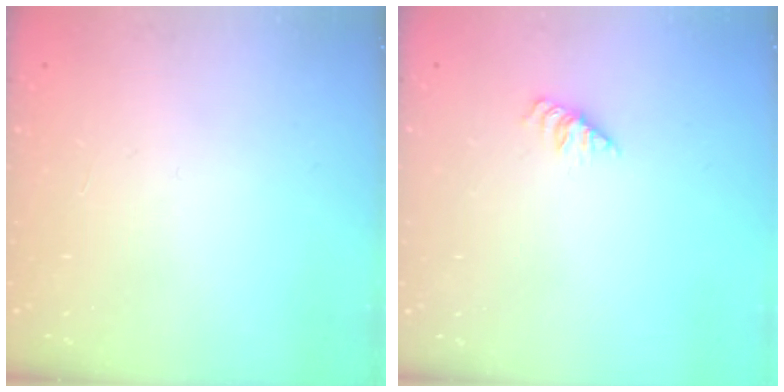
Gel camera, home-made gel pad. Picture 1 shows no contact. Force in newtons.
{"total": 1.4, "press": 1.4, "slide": 0.3}